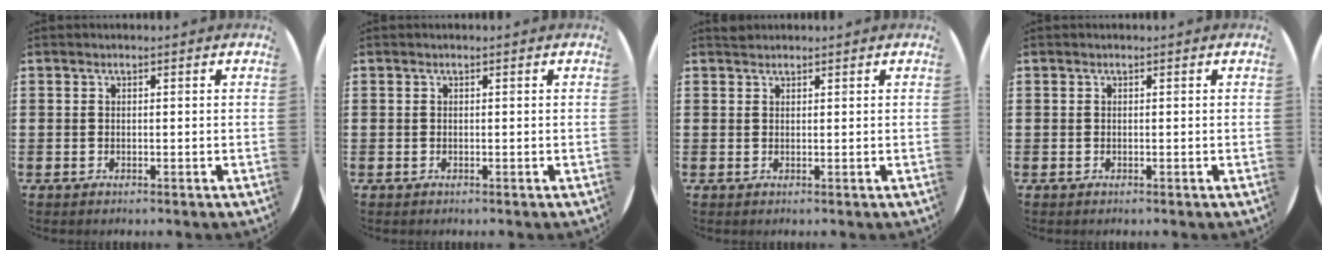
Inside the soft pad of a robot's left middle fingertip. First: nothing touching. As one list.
[{"total": 0.0}, {"total": 0.8, "force": [0.8, 0.2, -0.1], "torque": [0.010, -0.001, 0.013]}, {"total": 0.0}]